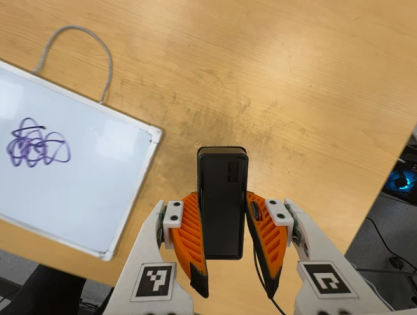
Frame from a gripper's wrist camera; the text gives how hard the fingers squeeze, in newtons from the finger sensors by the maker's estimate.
{"total": 4.6, "left": 3.1, "right": 6.2}